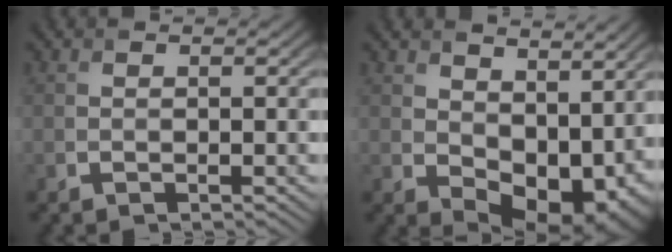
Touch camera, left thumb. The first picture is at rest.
{"total": 10.4, "force": [2.7, 6.6, 7.5], "torque": [-0.127, -0.026, 0.068]}